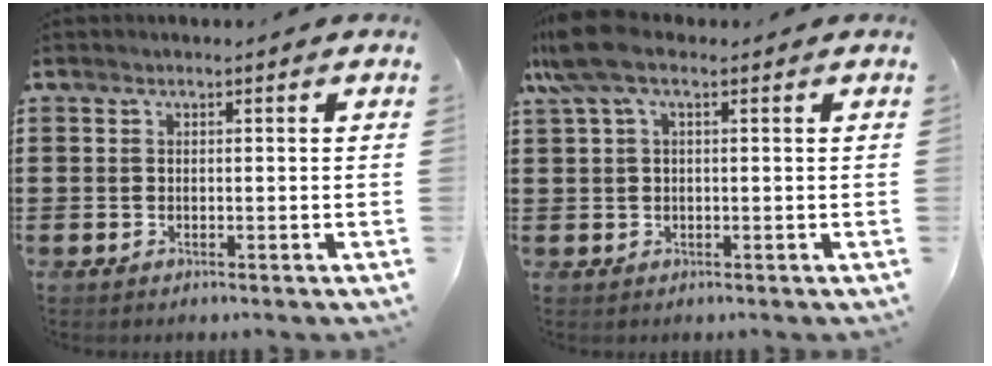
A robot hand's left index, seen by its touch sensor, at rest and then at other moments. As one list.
[{"total": 6.1, "force": [2.8, 1.8, 5.2], "torque": [-0.125, 0.003, 0.046]}]